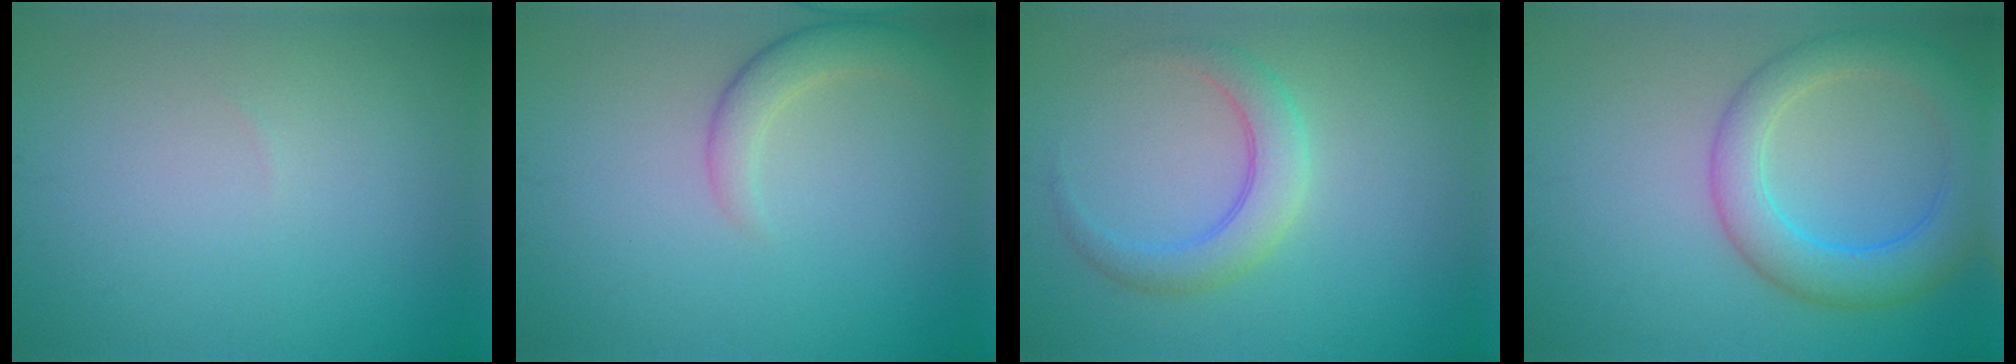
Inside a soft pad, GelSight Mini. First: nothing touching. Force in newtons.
{"total": 2.7, "press": 2.7, "slide": 0.2}
{"total": 3.4, "press": 3.4, "slide": 0.1}
{"total": 5.7, "press": 5.7, "slide": 0.2}